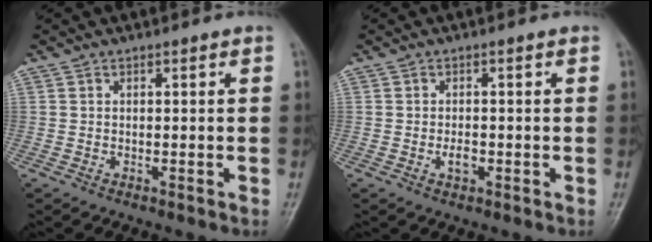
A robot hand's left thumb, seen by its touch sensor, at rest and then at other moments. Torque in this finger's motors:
{"motor_torque": [-0.01, 0.07, 0.39, 0.02, 0.00]}